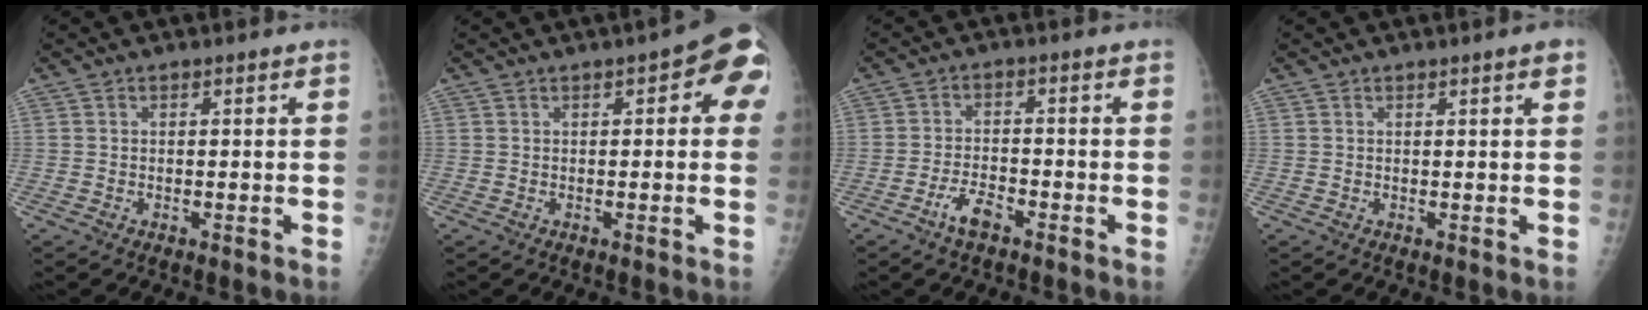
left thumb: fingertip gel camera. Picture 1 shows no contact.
{"total": 7.3, "force": [2.0, 2.8, 6.4], "torque": [-0.053, 0.013, 0.011]}
{"total": 4.4, "force": [-2.9, 1.7, 2.9], "torque": [-0.055, 0.019, -0.053]}
{"total": 1.4, "force": [0.8, 0.0, 1.1], "torque": [-0.018, -0.002, 0.010]}